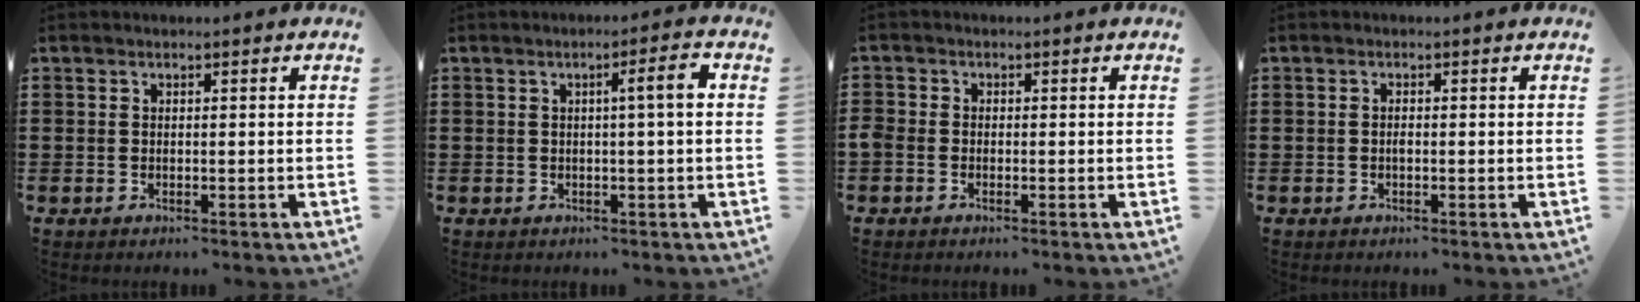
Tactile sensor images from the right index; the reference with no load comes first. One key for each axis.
{"total": 3.6, "fx": 0.4, "fy": 0.1, "fz": 3.6, "tx": -0.058, "ty": -0.002, "tz": 0.000}
{"total": 1.1, "fx": -0.8, "fy": 0.7, "fz": 0.3, "tx": -0.007, "ty": 0.002, "tz": -0.015}
{"total": 0.7, "fx": -0.2, "fy": 0.2, "fz": 0.6, "tx": -0.015, "ty": -0.004, "tz": -0.003}